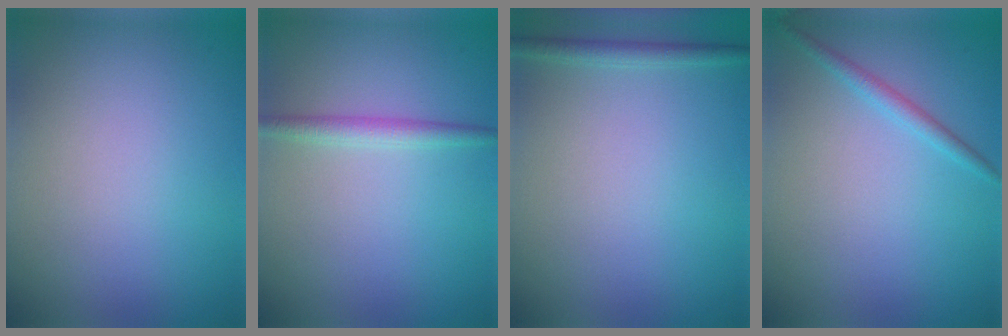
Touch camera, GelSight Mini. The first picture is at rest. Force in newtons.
{"total": 1.8, "press": 1.8, "slide": 0.0}
{"total": 1.4, "press": 1.4, "slide": 0.1}
{"total": 1.4, "press": 1.4, "slide": 0.0}